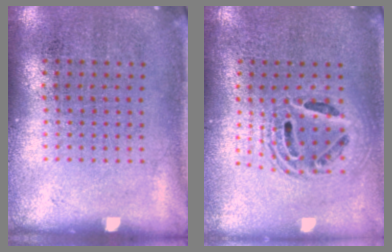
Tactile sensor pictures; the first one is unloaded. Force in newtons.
{"total": 1.7, "press": 1.4, "slide": 1.0}